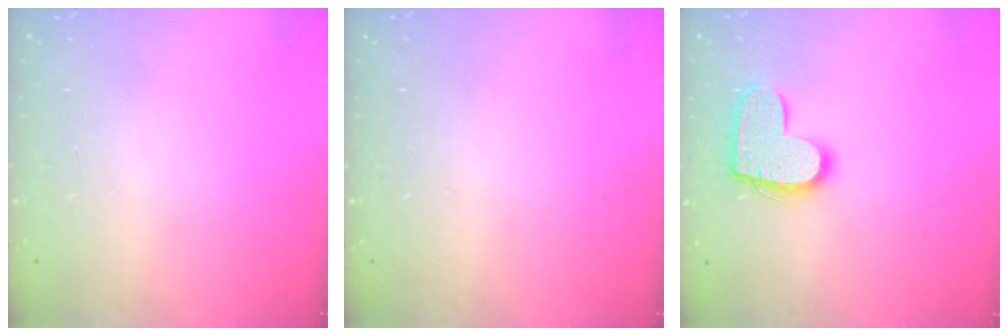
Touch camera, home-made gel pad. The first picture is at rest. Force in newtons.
{"total": 0.0}
{"total": 12.4, "press": 12.4, "slide": 0.6}